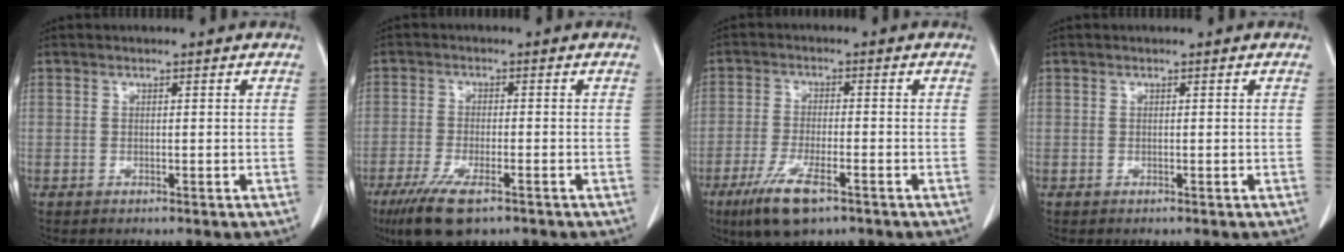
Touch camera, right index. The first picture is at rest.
{"total": 8.6, "force": [-5.6, 2.2, 6.2], "torque": [-0.112, -0.019, -0.091]}
{"total": 8.1, "force": [-4.8, 1.8, 6.3], "torque": [-0.125, -0.017, -0.080]}
{"total": 0.0}